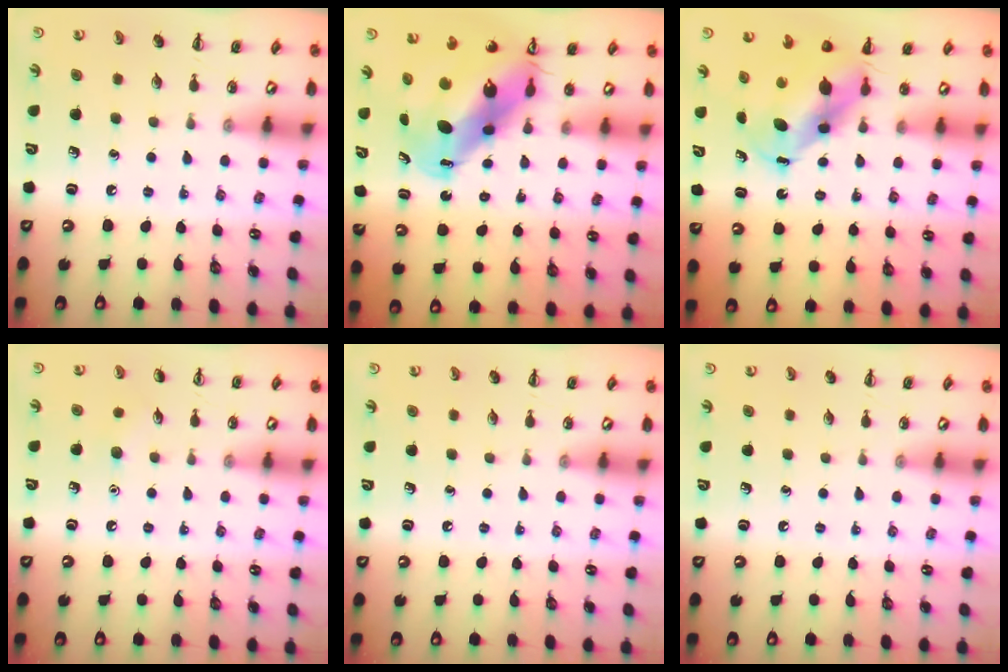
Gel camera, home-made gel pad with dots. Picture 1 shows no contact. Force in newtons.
{"total": 12.6, "press": 12.0, "slide": 3.7}
{"total": 6.3, "press": 6.1, "slide": 1.6}
{"total": 4.1, "press": 3.9, "slide": 1.3}
{"total": 0.0}
{"total": 0.0}